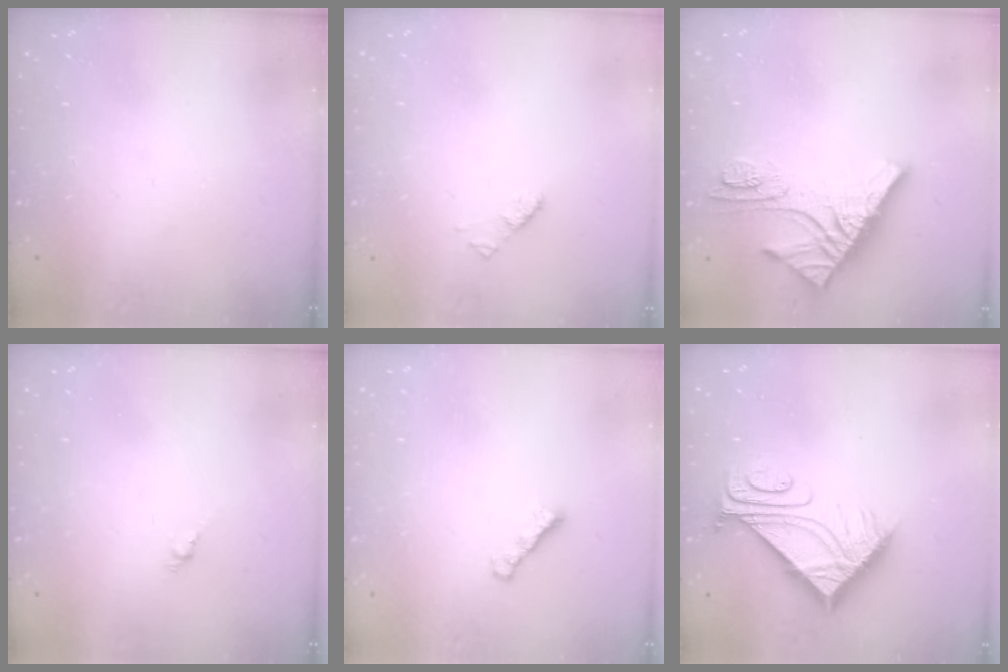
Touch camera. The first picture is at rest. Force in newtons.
{"total": 1.9, "press": 1.9, "slide": 0.3}
{"total": 13.5, "press": 13.4, "slide": 1.3}
{"total": 1.6, "press": 1.5, "slide": 0.5}
{"total": 1.8, "press": 1.7, "slide": 0.6}
{"total": 9.9, "press": 9.8, "slide": 0.9}